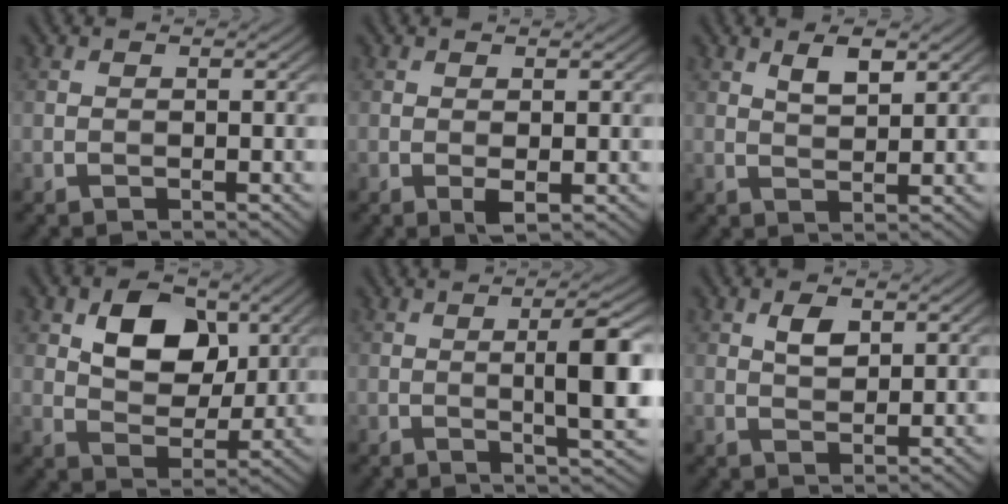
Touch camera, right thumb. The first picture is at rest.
{"total": 1.1, "force": [-0.1, 0.3, 1.0], "torque": [-0.021, -0.003, -0.004]}
{"total": 3.2, "force": [1.9, 1.1, 2.4], "torque": [-0.046, -0.003, 0.038]}
{"total": 8.8, "force": [3.1, 5.9, 5.8], "torque": [-0.108, -0.001, 0.048]}
{"total": 6.8, "force": [0.3, 1.2, 6.7], "torque": [-0.108, 0.005, 0.006]}
{"total": 2.6, "force": [1.1, 1.5, 1.8], "torque": [-0.036, 0.000, 0.023]}